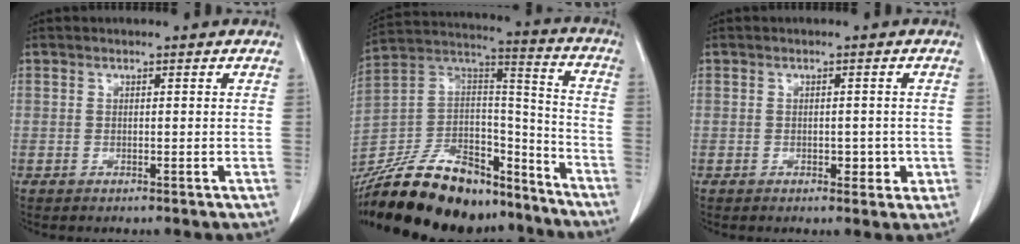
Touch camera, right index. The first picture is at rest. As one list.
[{"total": 27.6, "force": [-22.5, 9.8, 12.7], "torque": [-0.253, 0.001, -0.374]}, {"total": 2.3, "force": [-0.6, 1.5, 1.6], "torque": [-0.013, 0.005, -0.002]}]